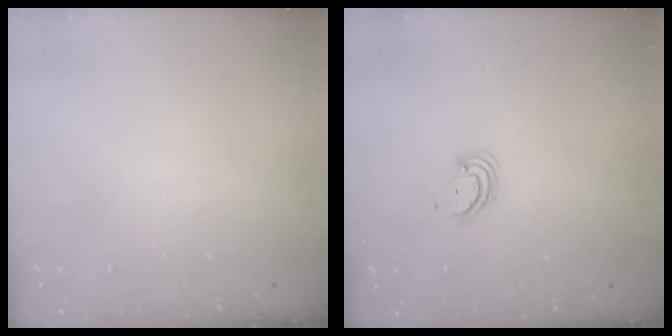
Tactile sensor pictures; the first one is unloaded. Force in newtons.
{"total": 3.6, "press": 3.6, "slide": 0.3}